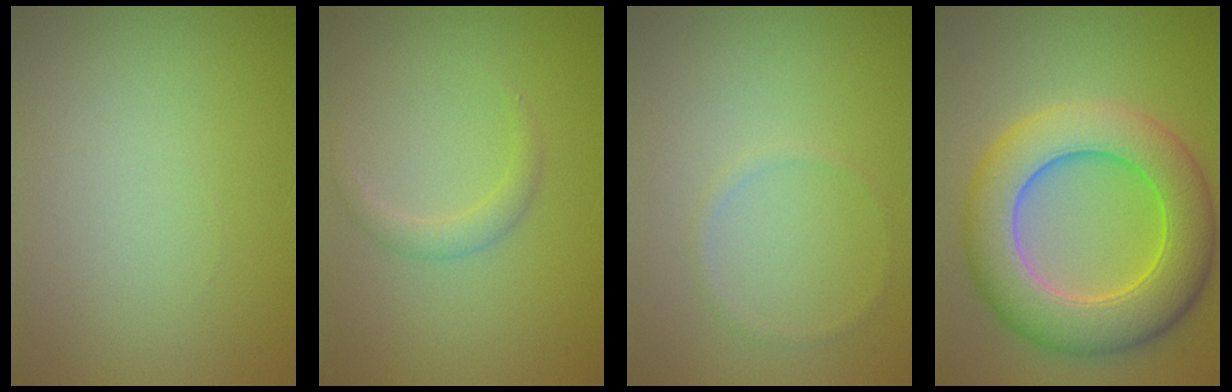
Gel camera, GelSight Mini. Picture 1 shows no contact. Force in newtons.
{"total": 1.4, "press": 1.4, "slide": 0.1}
{"total": 0.6, "press": 0.6, "slide": 0.1}
{"total": 9.5, "press": 9.5, "slide": 0.2}